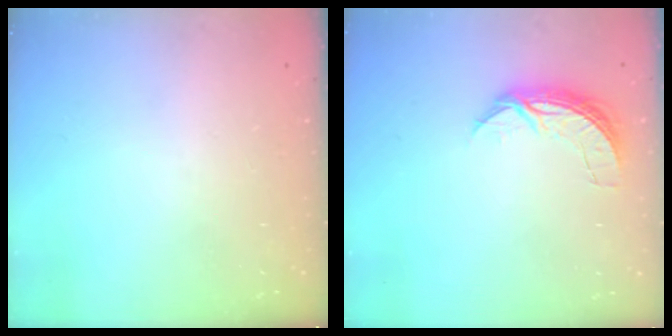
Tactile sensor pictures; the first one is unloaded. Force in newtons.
{"total": 6.9, "press": 6.8, "slide": 0.5}